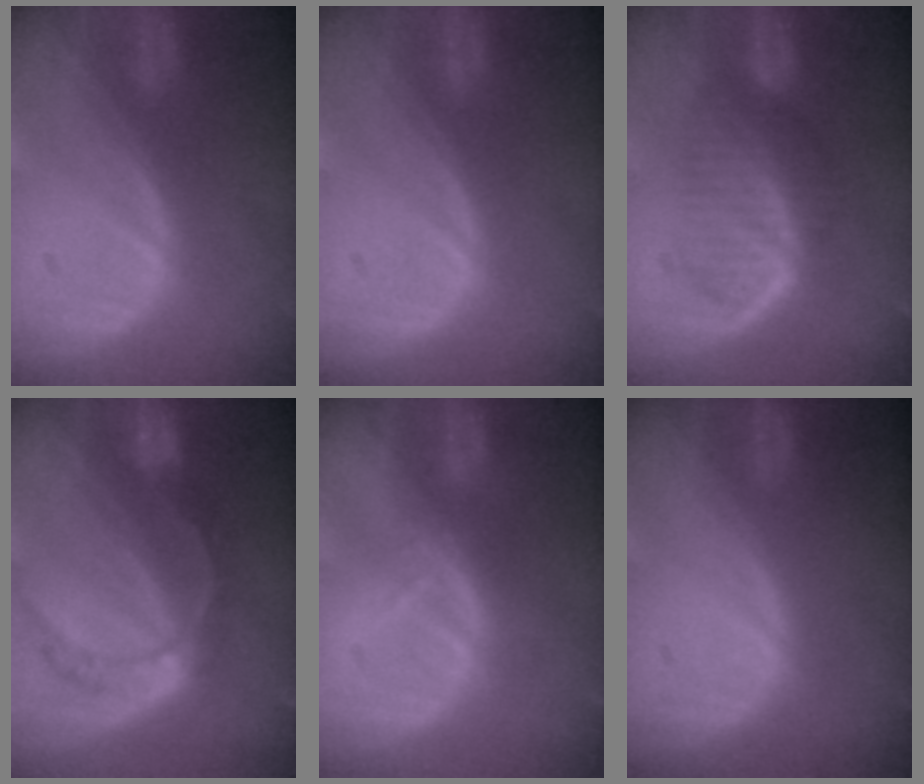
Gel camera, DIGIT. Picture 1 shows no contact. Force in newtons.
{"total": 0.0}
{"total": 5.9, "press": 5.8, "slide": 1.3}
{"total": 7.9, "press": 6.5, "slide": 4.4}
{"total": 2.1, "press": 1.9, "slide": 0.9}
{"total": 0.0}